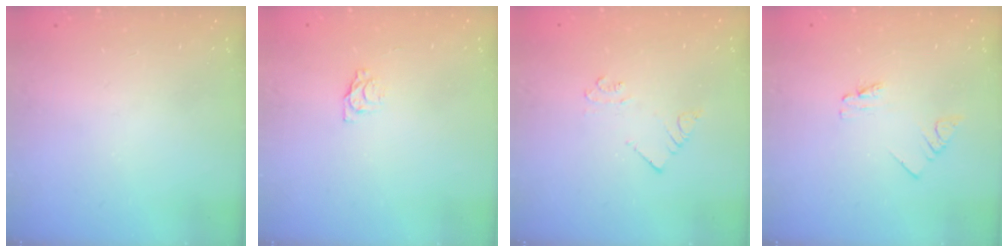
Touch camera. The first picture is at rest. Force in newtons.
{"total": 3.2, "press": 3.1, "slide": 0.3}
{"total": 2.5, "press": 2.5, "slide": 0.2}
{"total": 1.1, "press": 1.1, "slide": 0.0}